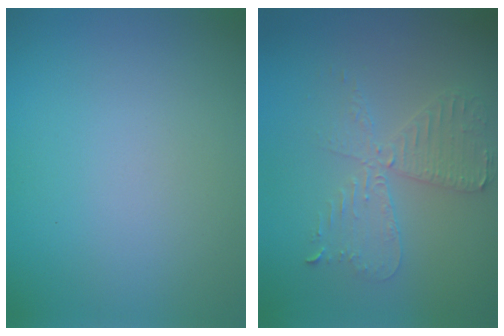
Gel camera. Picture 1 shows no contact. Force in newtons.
{"total": 3.8, "press": 3.3, "slide": 1.9}